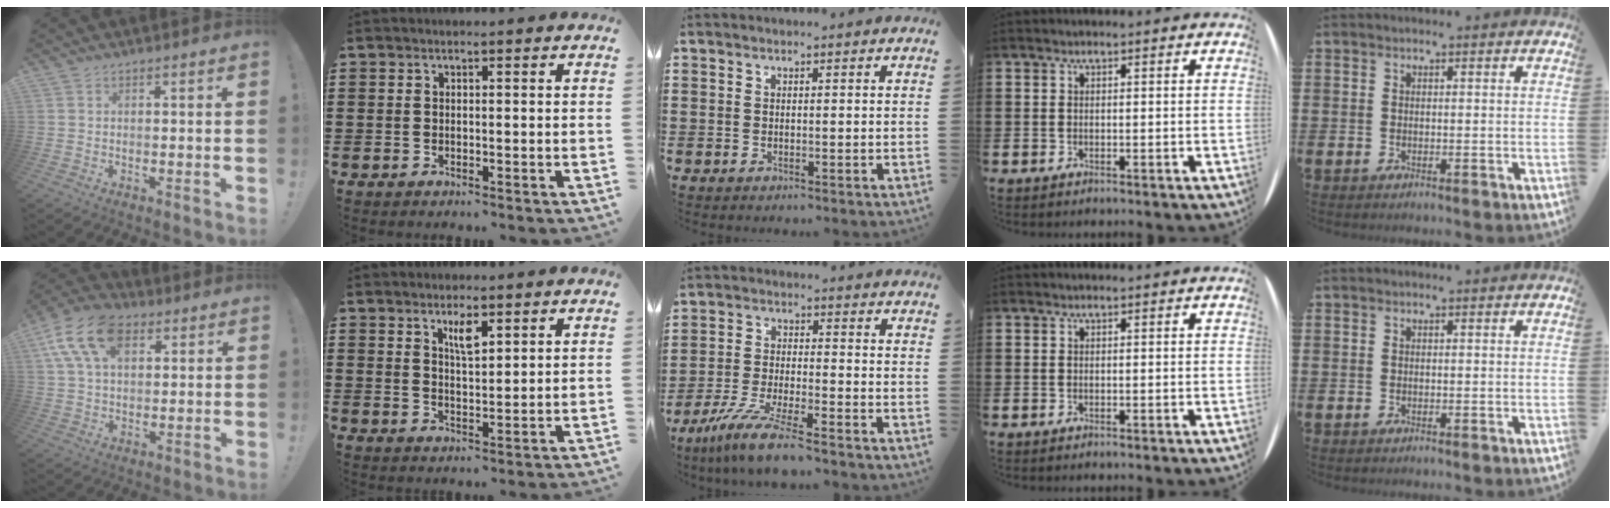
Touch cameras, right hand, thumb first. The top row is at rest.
{"thumb": {"total": 15.1, "force": [6.0, 9.6, 10.0], "torque": [-0.185, -0.011, 0.114]}, "index": {"total": 3.6, "force": [2.2, 1.0, 2.7], "torque": [-0.050, 0.001, 0.035]}, "middle": {"total": 8.1, "force": [-6.8, 0.0, 4.4], "torque": [-0.098, -0.013, -0.134]}}